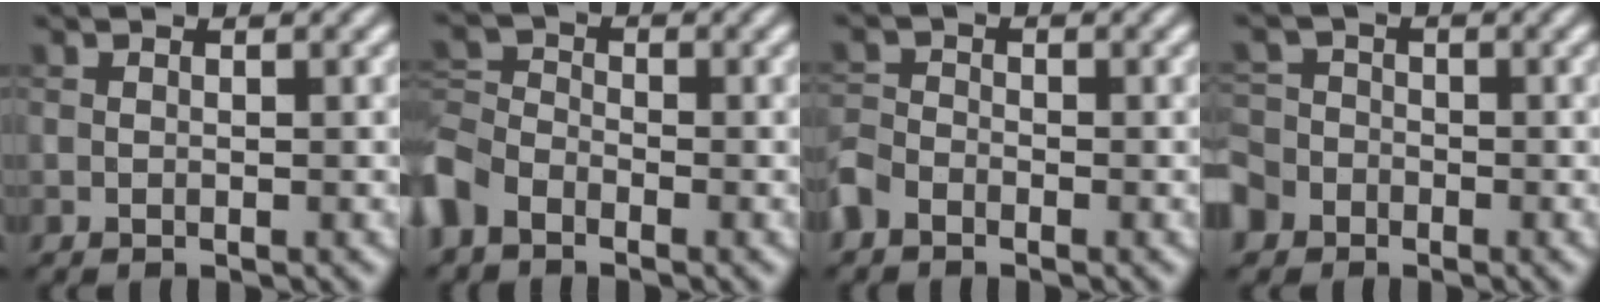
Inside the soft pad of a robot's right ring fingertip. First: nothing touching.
{"total": 4.6, "force": [-3.1, 2.7, 2.0], "torque": [-0.053, 0.000, -0.082]}
{"total": 2.4, "force": [-1.7, 1.5, 0.7], "torque": [-0.020, 0.002, -0.048]}
{"total": 6.1, "force": [-4.0, 4.3, 1.6], "torque": [-0.033, -0.015, -0.075]}